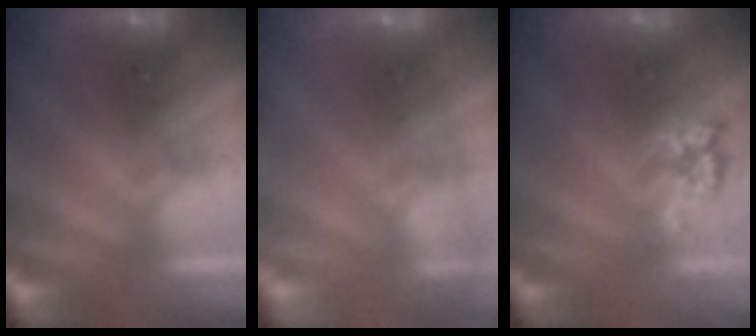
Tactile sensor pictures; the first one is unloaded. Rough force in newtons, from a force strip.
{"total": 10.8}
{"total": 2.4}